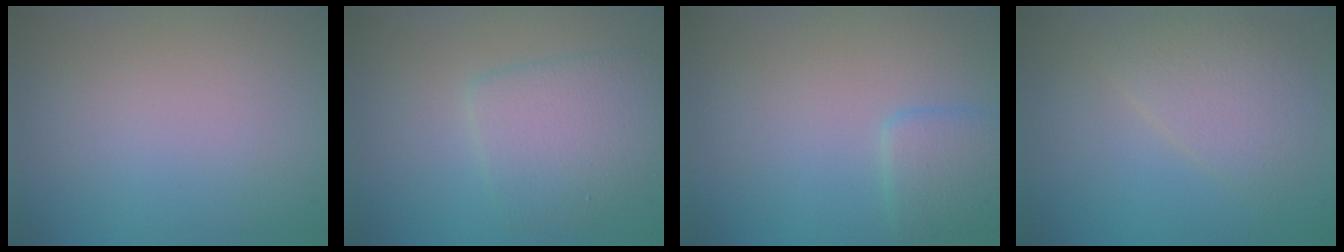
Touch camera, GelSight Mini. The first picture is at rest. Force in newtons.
{"total": 4.0, "press": 4.0, "slide": 0.2}
{"total": 2.3, "press": 2.3, "slide": 0.1}
{"total": 3.0, "press": 3.0, "slide": 0.0}